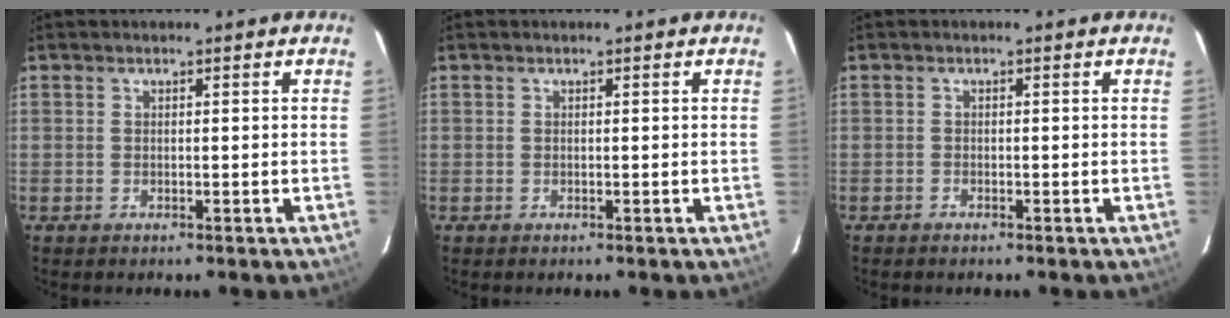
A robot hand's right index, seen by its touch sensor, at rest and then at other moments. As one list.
[{"total": 0.0}, {"total": 0.5, "force": [-0.5, 0.2, 0.1], "torque": [-0.002, 0.002, -0.012]}]